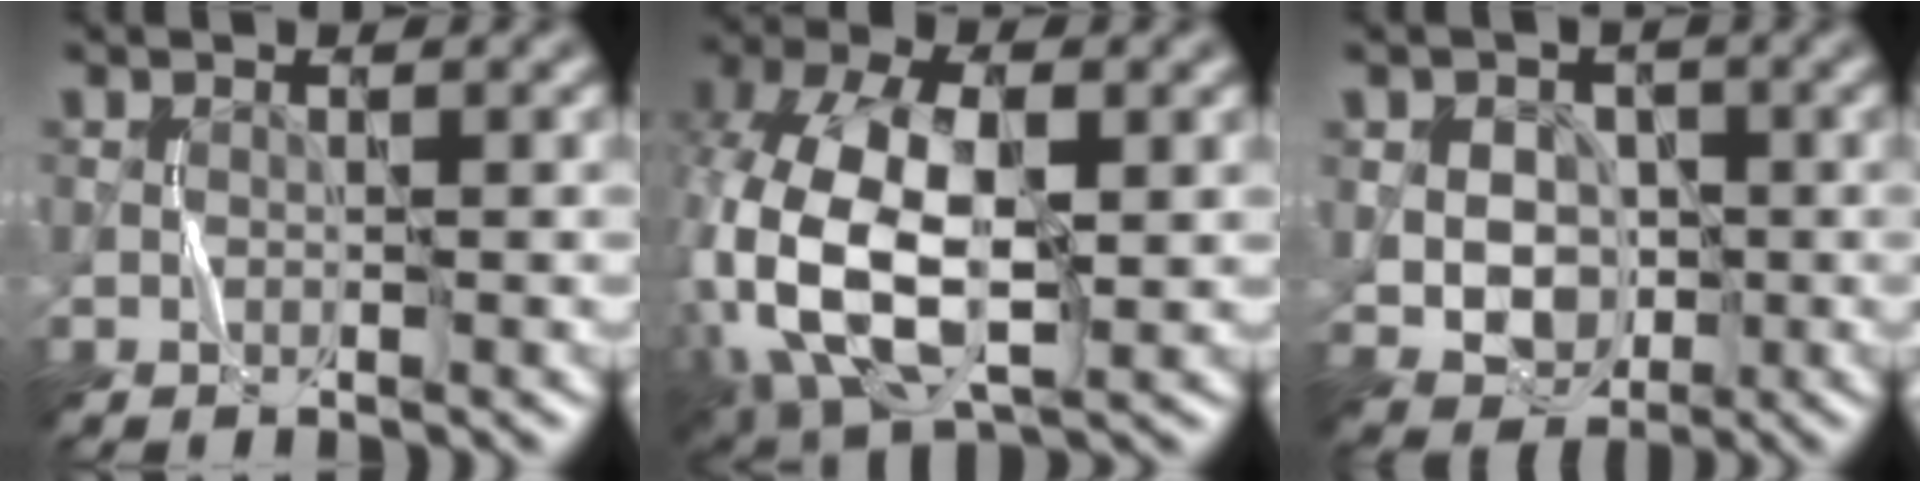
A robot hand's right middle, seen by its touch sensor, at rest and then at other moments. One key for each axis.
{"total": 14.9, "fx": -1.2, "fy": 8.8, "fz": 12.0, "tx": -0.265, "ty": -0.012, "tz": -0.015}
{"total": 5.0, "fx": -0.2, "fy": 4.2, "fz": 2.7, "tx": -0.036, "ty": -0.001, "tz": -0.007}